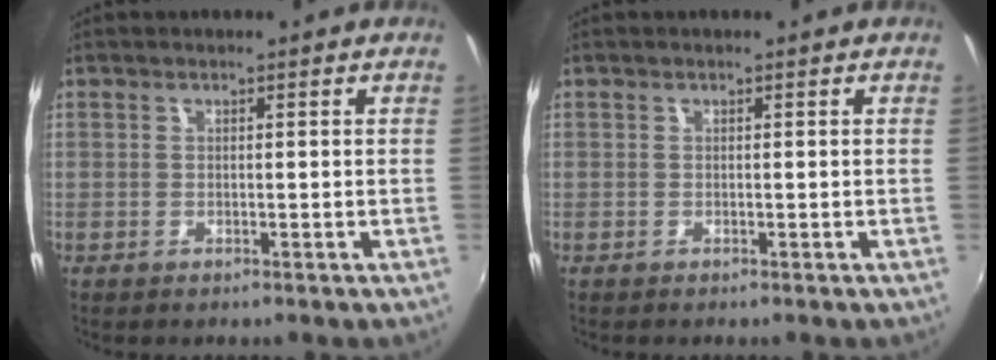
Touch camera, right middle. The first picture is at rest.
{"total": 0.0}